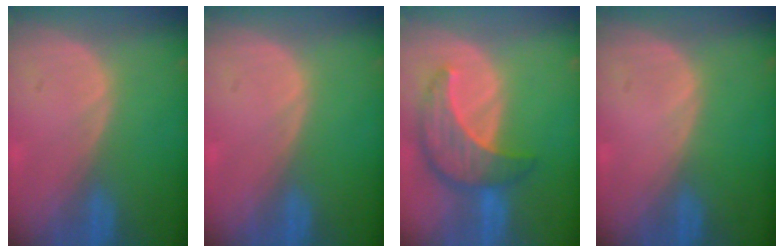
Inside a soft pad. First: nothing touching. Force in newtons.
{"total": 0.0}
{"total": 8.6, "press": 7.8, "slide": 3.6}
{"total": 0.0}